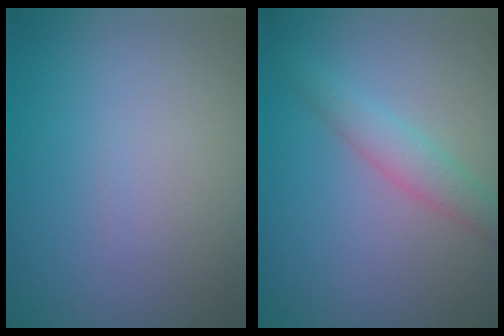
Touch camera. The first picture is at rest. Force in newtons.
{"total": 2.5, "press": 2.5, "slide": 0.1}